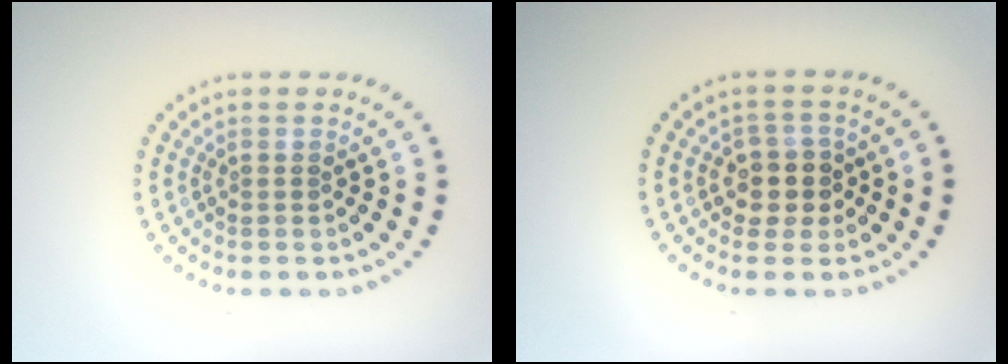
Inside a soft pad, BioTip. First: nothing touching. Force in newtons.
{"total": 2.9, "press": 2.6, "slide": 1.2}